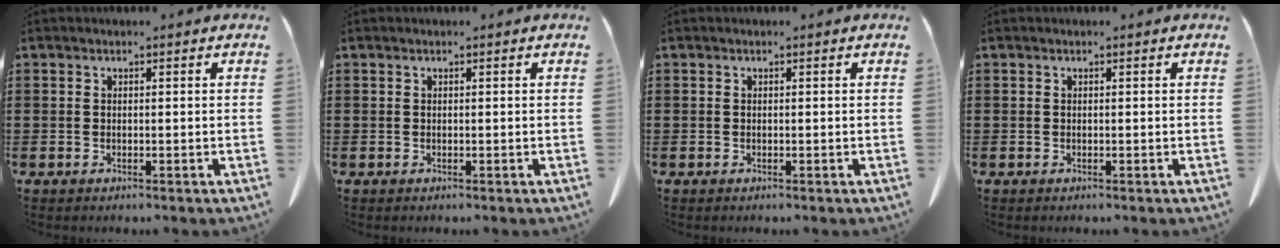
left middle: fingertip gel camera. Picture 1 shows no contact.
{"total": 0.0}
{"total": 0.0}
{"total": 0.0}